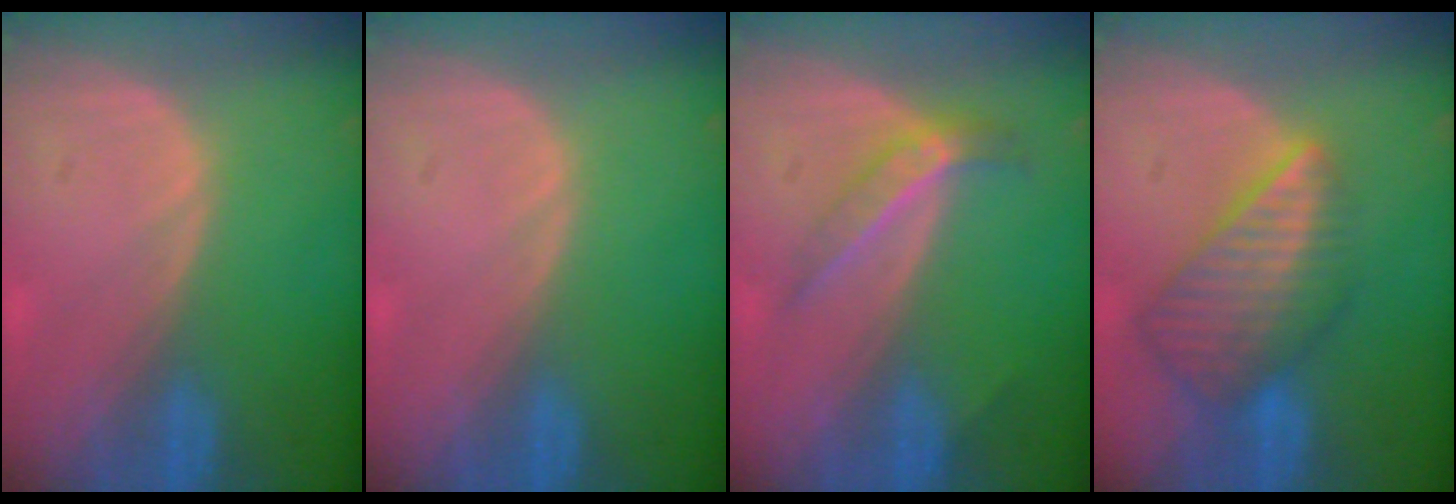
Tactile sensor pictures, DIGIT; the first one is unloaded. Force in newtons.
{"total": 0.0}
{"total": 4.4, "press": 3.9, "slide": 2.0}
{"total": 8.7, "press": 7.6, "slide": 4.2}